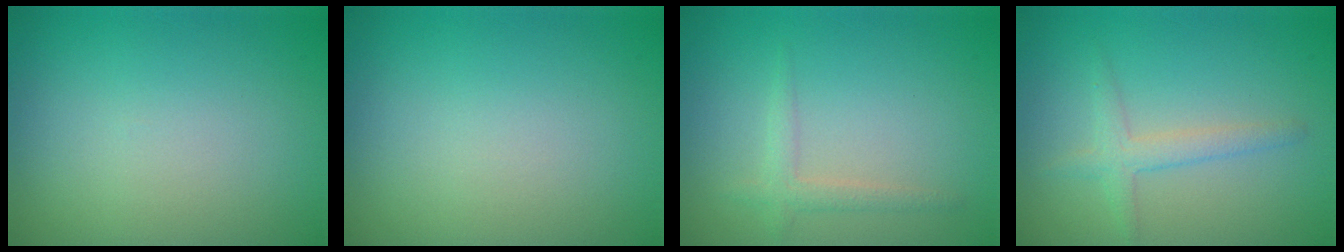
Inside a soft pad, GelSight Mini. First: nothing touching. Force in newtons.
{"total": 0.0}
{"total": 1.6, "press": 1.6, "slide": 0.1}
{"total": 2.0, "press": 2.0, "slide": 0.1}